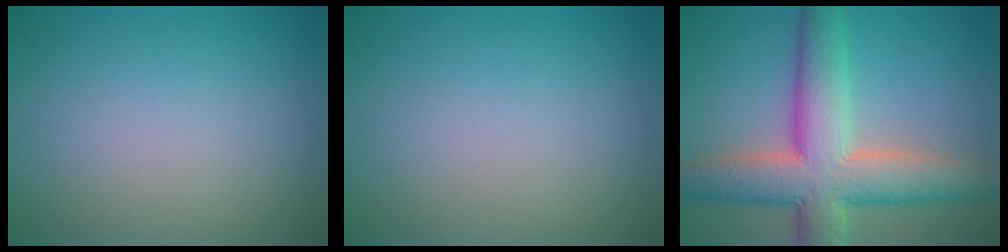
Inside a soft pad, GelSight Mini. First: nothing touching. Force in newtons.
{"total": 0.0}
{"total": 9.8, "press": 9.8, "slide": 0.8}